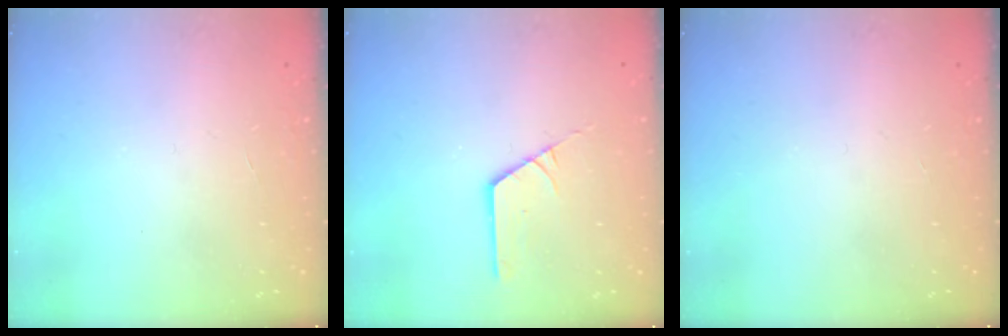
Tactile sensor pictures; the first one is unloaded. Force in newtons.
{"total": 2.3, "press": 2.3, "slide": 0.3}
{"total": 0.0}